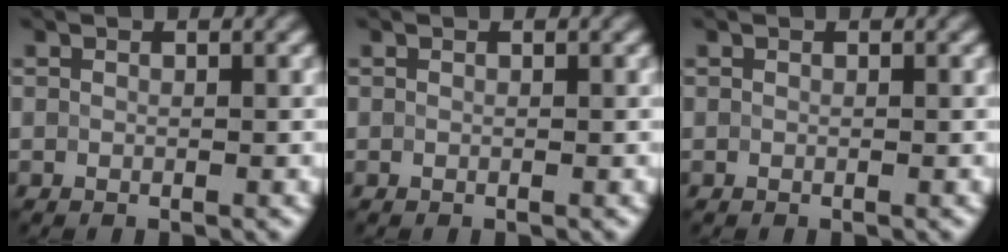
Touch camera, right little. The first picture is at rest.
{"total": 0.0}
{"total": 0.0}